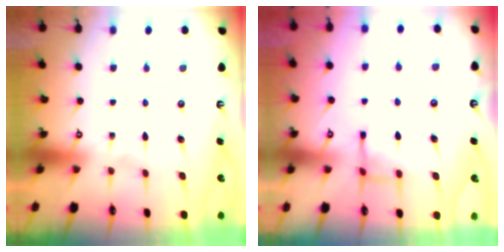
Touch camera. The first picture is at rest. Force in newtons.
{"total": 7.7, "press": 7.7, "slide": 0.4}